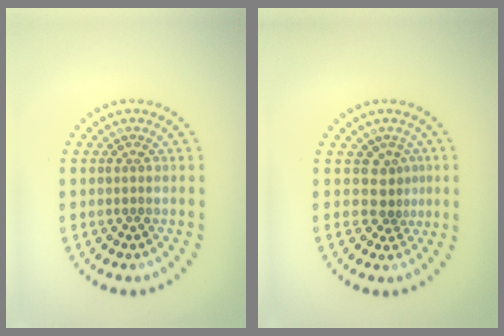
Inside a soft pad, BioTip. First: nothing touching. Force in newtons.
{"total": 2.0, "press": 1.3, "slide": 1.6}